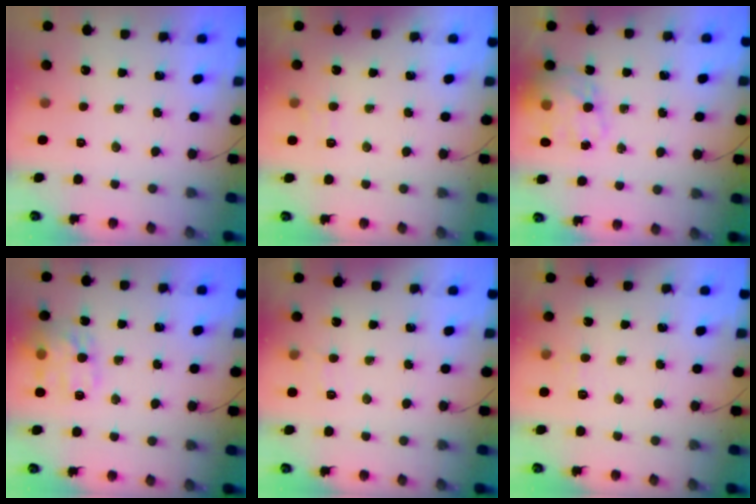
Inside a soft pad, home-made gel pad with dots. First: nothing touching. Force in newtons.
{"total": 6.2, "press": 6.0, "slide": 1.5}
{"total": 17.2, "press": 16.6, "slide": 4.3}
{"total": 14.8, "press": 14.8, "slide": 0.8}
{"total": 7.1, "press": 6.9, "slide": 1.8}
{"total": 3.1, "press": 2.8, "slide": 1.5}